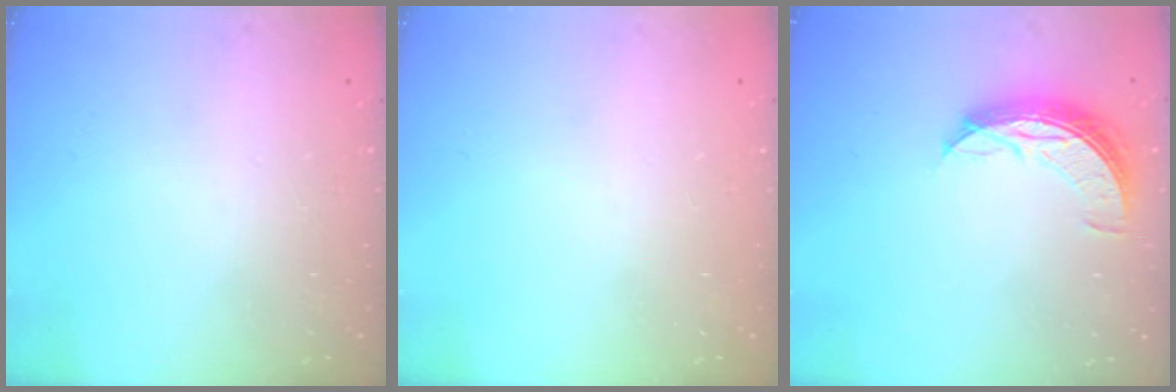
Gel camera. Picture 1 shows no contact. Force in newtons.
{"total": 0.0}
{"total": 8.4, "press": 8.4, "slide": 0.4}